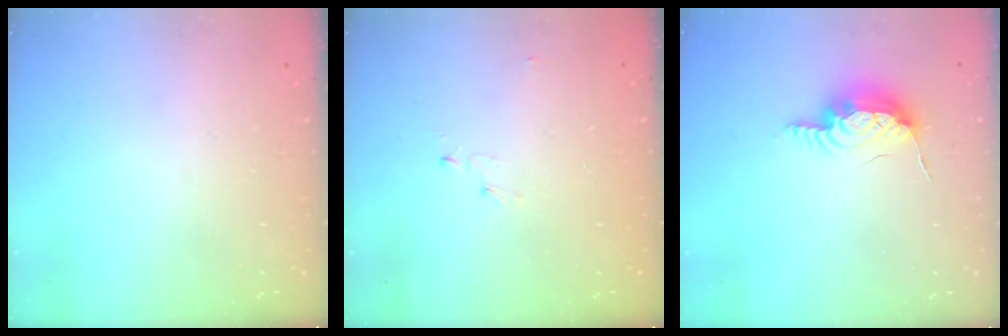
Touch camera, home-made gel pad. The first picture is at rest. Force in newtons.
{"total": 2.8, "press": 2.8, "slide": 0.3}
{"total": 13.7, "press": 11.5, "slide": 7.4}